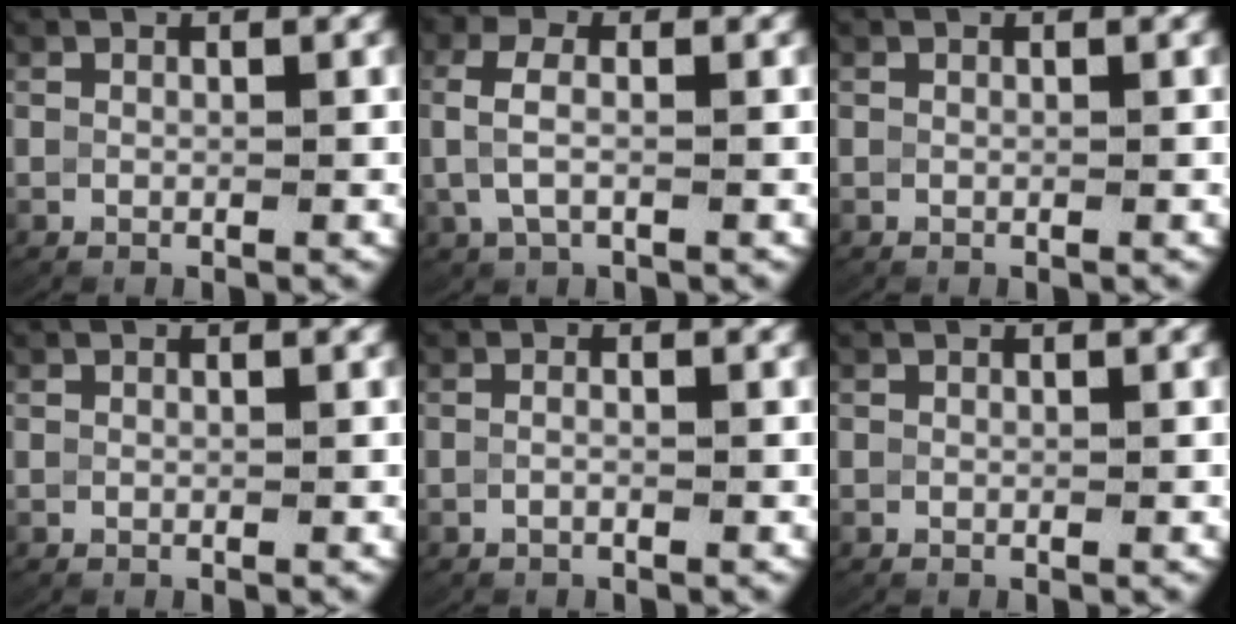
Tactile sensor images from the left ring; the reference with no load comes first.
{"total": 3.8, "force": [0.7, 2.0, 3.1], "torque": [-0.082, 0.002, 0.013]}
{"total": 0.0}
{"total": 0.0}
{"total": 0.9, "force": [-0.6, 0.1, 0.7], "torque": [-0.015, 0.000, -0.011]}
{"total": 0.0}